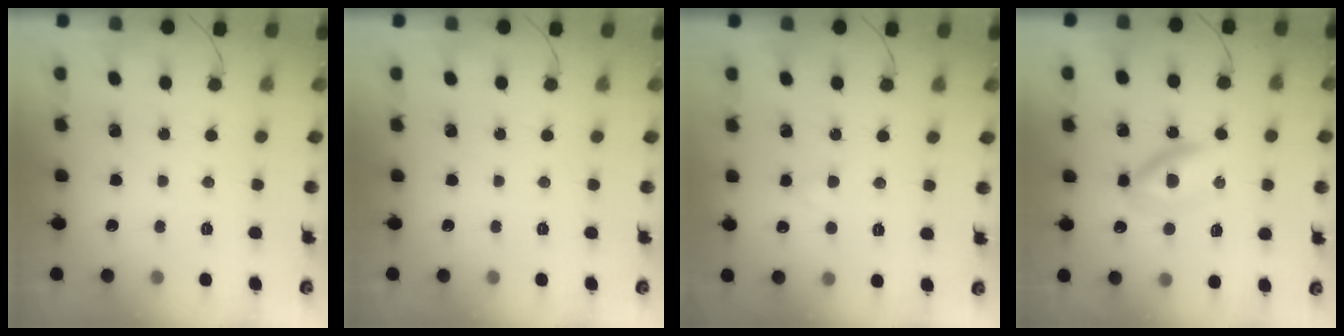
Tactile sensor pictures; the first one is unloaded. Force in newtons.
{"total": 0.0}
{"total": 1.9, "press": 1.7, "slide": 0.9}
{"total": 5.1, "press": 5.1, "slide": 0.4}